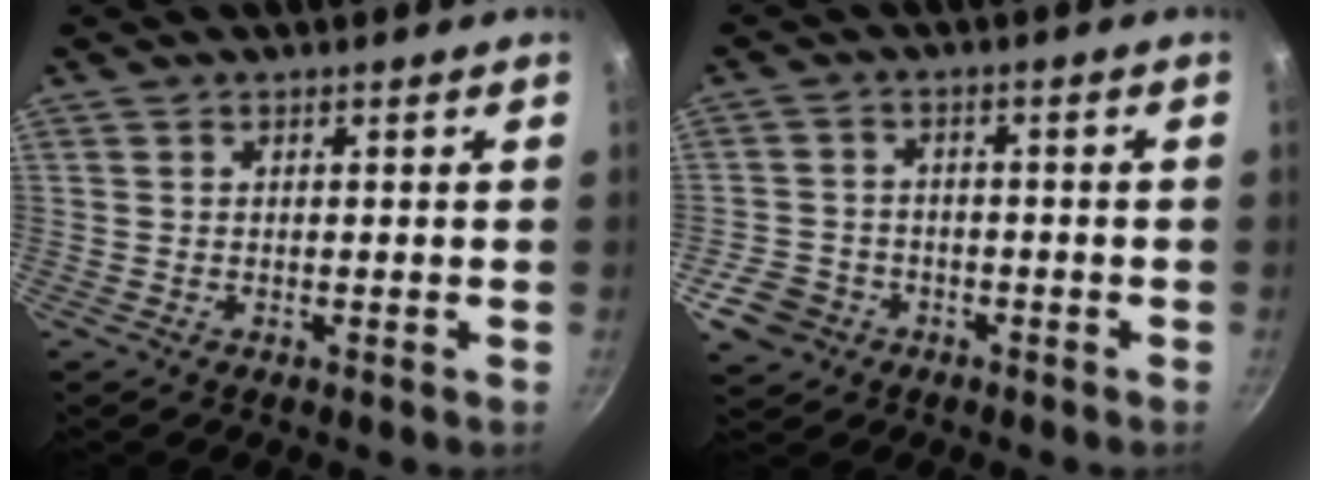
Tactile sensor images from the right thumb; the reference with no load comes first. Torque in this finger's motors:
{"motor_torque": [0.28, -0.13, -0.15, -0.03, 0.02]}